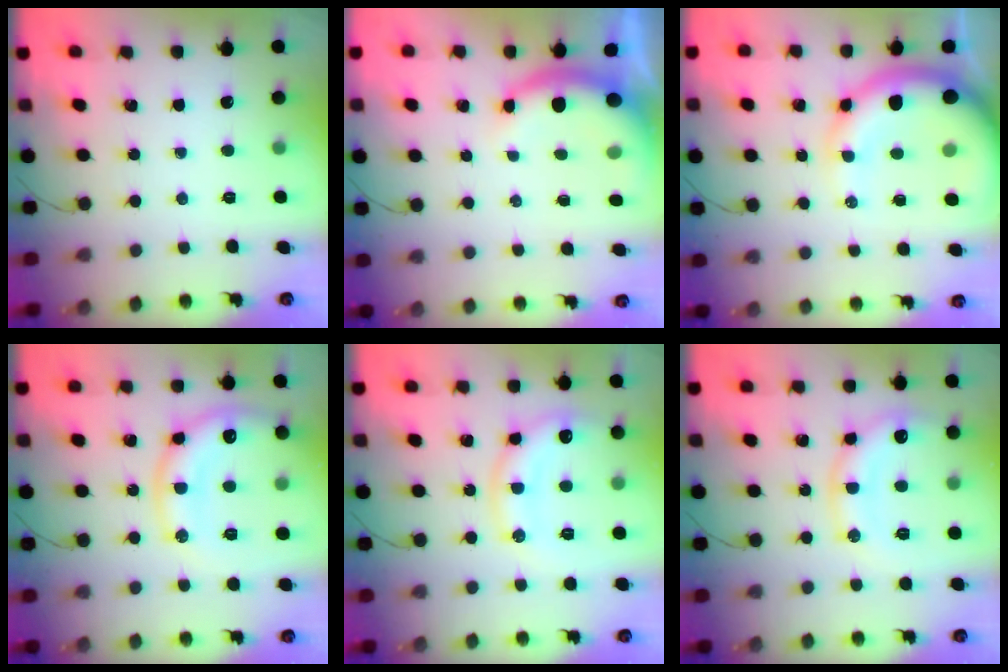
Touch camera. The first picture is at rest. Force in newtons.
{"total": 7.3, "press": 7.2, "slide": 0.7}
{"total": 15.3, "press": 14.9, "slide": 3.4}
{"total": 16.0, "press": 16.0, "slide": 1.2}
{"total": 12.6, "press": 12.6, "slide": 1.0}
{"total": 11.9, "press": 11.8, "slide": 0.9}